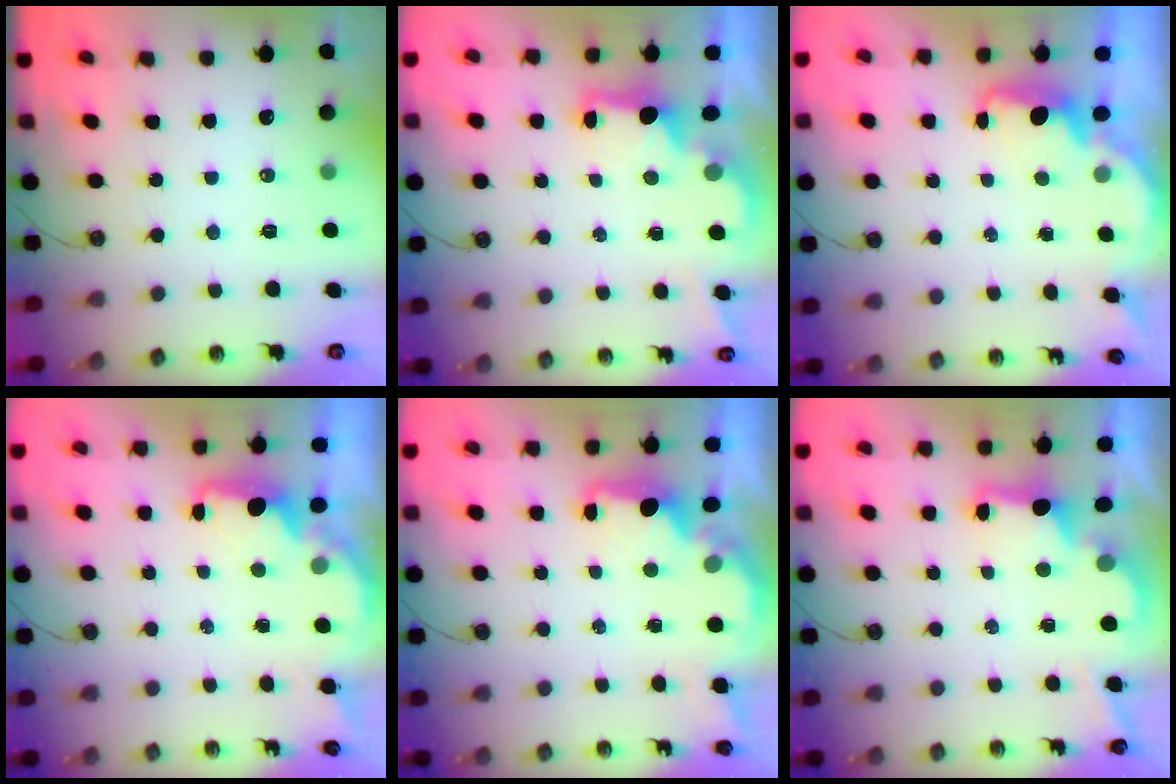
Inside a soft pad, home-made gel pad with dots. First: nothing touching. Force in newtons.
{"total": 2.1, "press": 2.0, "slide": 0.8}
{"total": 1.6, "press": 1.5, "slide": 0.6}
{"total": 1.9, "press": 1.9, "slide": 0.5}
{"total": 3.0, "press": 2.9, "slide": 0.5}
{"total": 2.6, "press": 2.5, "slide": 0.7}